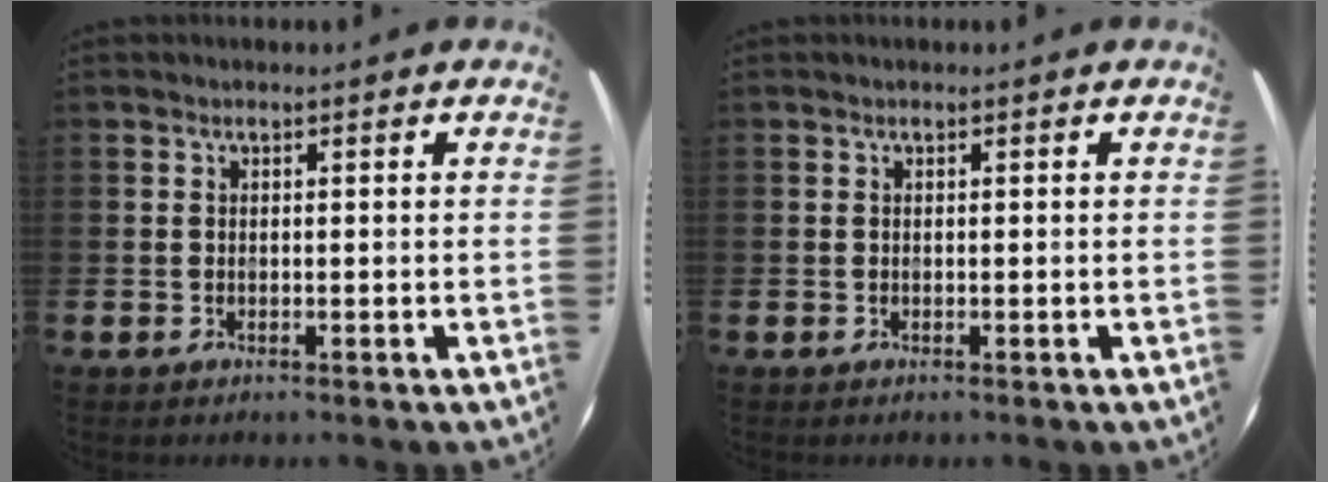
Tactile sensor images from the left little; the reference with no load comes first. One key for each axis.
{"total": 0.0}